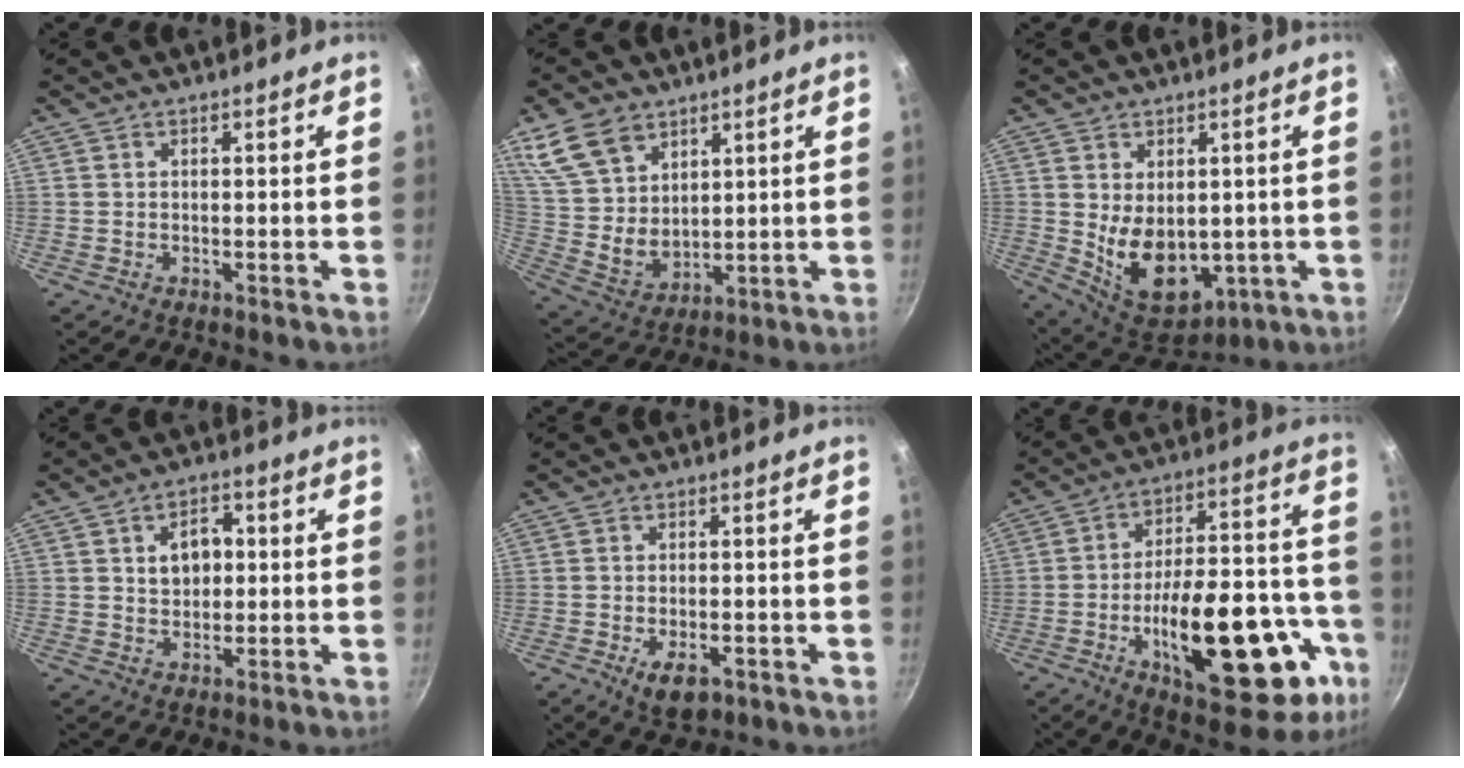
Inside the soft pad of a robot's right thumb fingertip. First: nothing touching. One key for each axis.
{"total": 13.5, "fx": 7.7, "fy": 8.8, "fz": 6.7, "tx": -0.106, "ty": -0.034, "tz": 0.169}
{"total": 13.0, "fx": -0.4, "fy": 8.6, "fz": 9.8, "tx": -0.130, "ty": -0.029, "tz": 0.024}
{"total": 6.7, "fx": 1.1, "fy": 4.8, "fz": 4.5, "tx": -0.045, "ty": 0.006, "tz": 0.016}
{"total": 5.9, "fx": -2.4, "fy": 3.1, "fz": 4.4, "tx": -0.064, "ty": 0.004, "tz": -0.031}
{"total": 28.9, "fx": -10.3, "fy": 12.7, "fz": 23.9, "tx": -0.309, "ty": 0.045, "tz": -0.135}